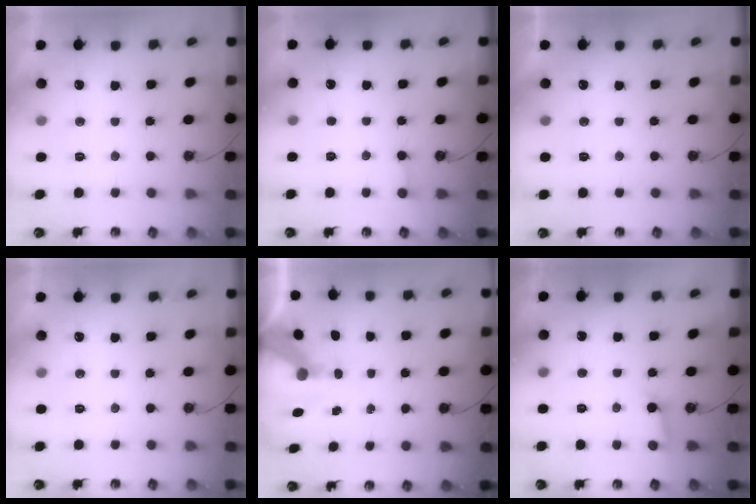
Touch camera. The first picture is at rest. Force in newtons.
{"total": 2.3, "press": 2.3, "slide": 0.2}
{"total": 0.0}
{"total": 0.0}
{"total": 9.4, "press": 9.4, "slide": 1.2}
{"total": 2.9, "press": 2.9, "slide": 0.2}